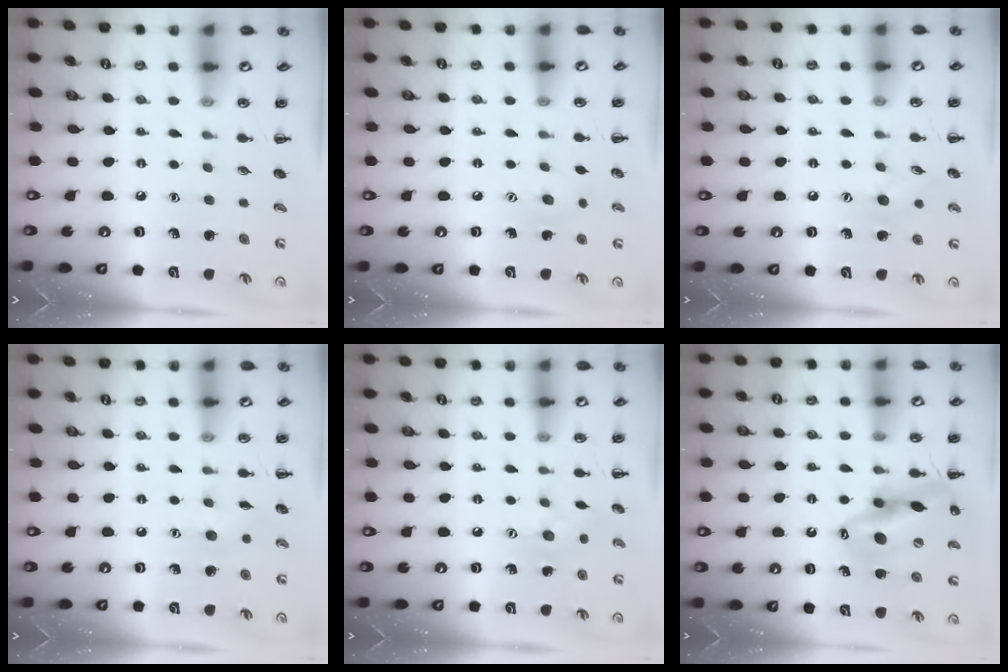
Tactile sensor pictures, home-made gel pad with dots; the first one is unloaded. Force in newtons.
{"total": 6.5, "press": 6.4, "slide": 1.1}
{"total": 6.5, "press": 6.5, "slide": 0.7}
{"total": 5.0, "press": 4.8, "slide": 1.2}
{"total": 7.4, "press": 7.3, "slide": 1.3}
{"total": 16.5, "press": 16.2, "slide": 3.5}